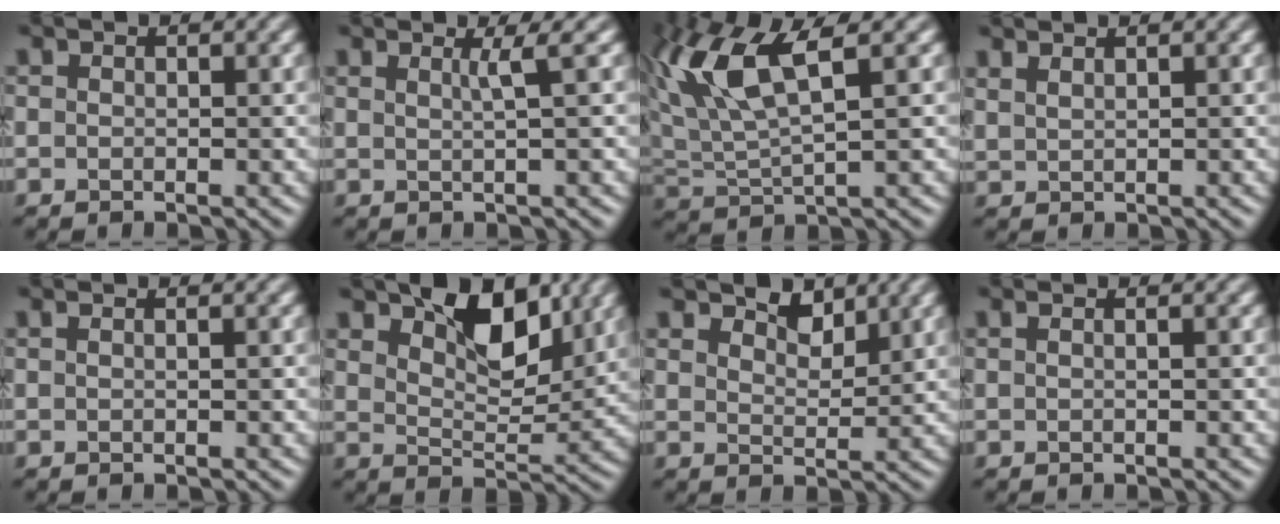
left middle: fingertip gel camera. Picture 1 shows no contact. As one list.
[{"total": 1.7, "force": [0.8, 0.2, 1.5], "torque": [-0.020, 0.010, 0.010]}, {"total": 7.3, "force": [3.8, 2.1, 5.8], "torque": [-0.131, 0.014, 0.073]}, {"total": 1.9, "force": [1.6, 0.6, 0.7], "torque": [-0.006, 0.003, 0.022]}, {"total": 0.8, "force": [0.3, 0.3, 0.7], "torque": [-0.008, -0.005, -0.003]}, {"total": 7.0, "force": [4.4, 3.1, 4.5], "torque": [-0.066, 0.004, 0.069]}, {"total": 2.9, "force": [2.5, 1.0, 1.0], "torque": [-0.014, 0.005, 0.036]}, {"total": 1.1, "force": [0.4, 0.5, 1.0], "torque": [-0.007, -0.004, -0.005]}]